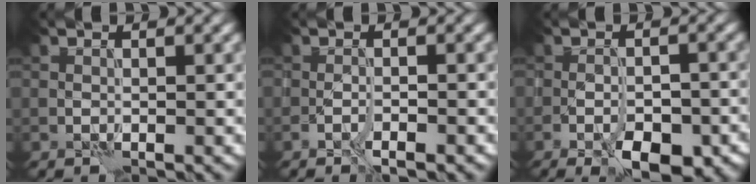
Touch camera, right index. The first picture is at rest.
{"total": 1.6, "force": [-1.2, 0.2, 1.1], "torque": [-0.019, 0.001, -0.022]}
{"total": 6.5, "force": [-3.9, 2.7, 4.5], "torque": [-0.064, -0.003, -0.053]}